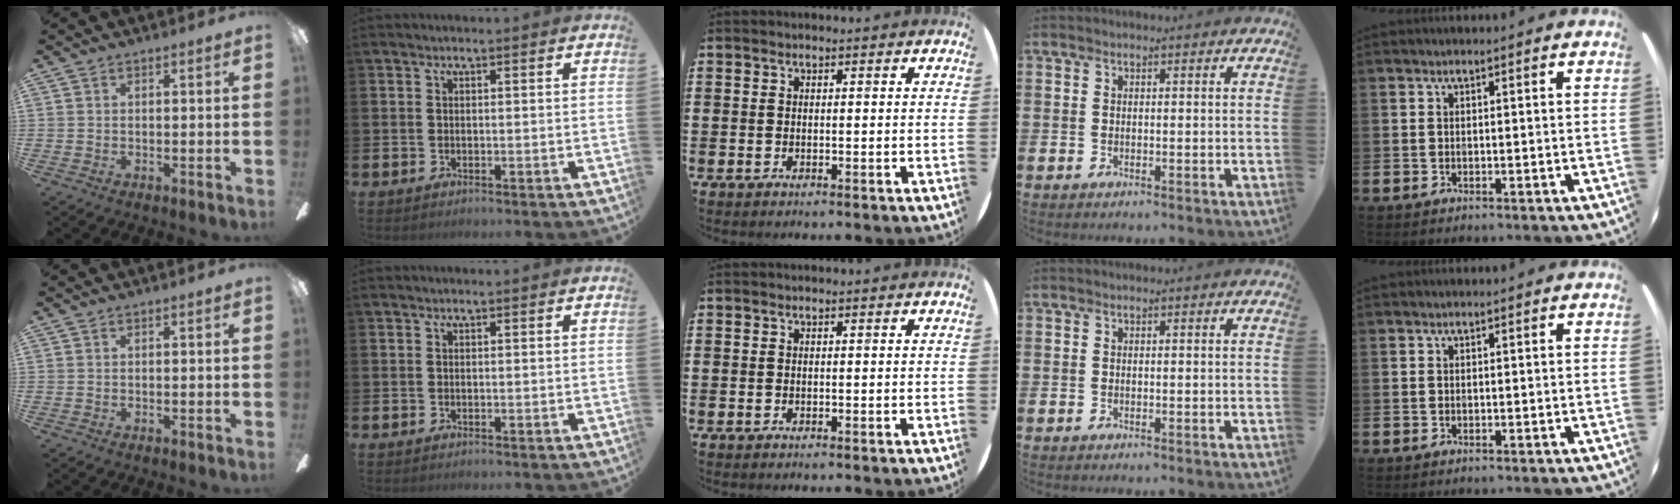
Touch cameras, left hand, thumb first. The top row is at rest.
{}